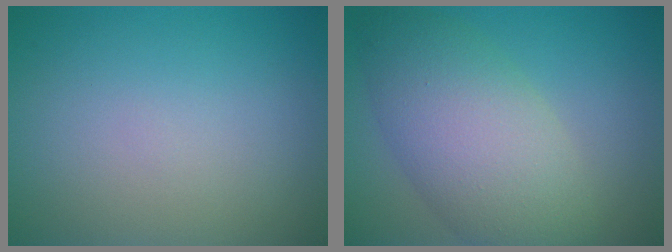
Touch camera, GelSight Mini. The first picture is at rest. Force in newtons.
{"total": 7.8, "press": 7.8, "slide": 0.2}